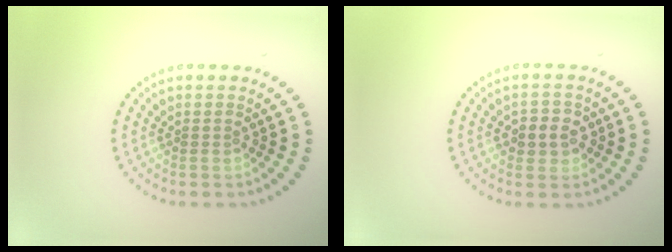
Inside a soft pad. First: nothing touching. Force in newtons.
{"total": 2.5, "press": 2.4, "slide": 0.7}